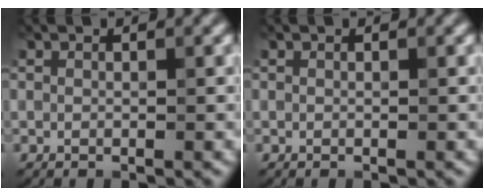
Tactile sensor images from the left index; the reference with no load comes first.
{"total": 0.0}